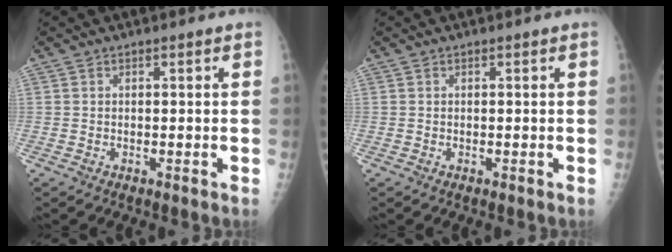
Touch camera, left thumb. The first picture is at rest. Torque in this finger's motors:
{"motor_torque": [0.06, 0.06, 0.00, 0.00, 0.00]}